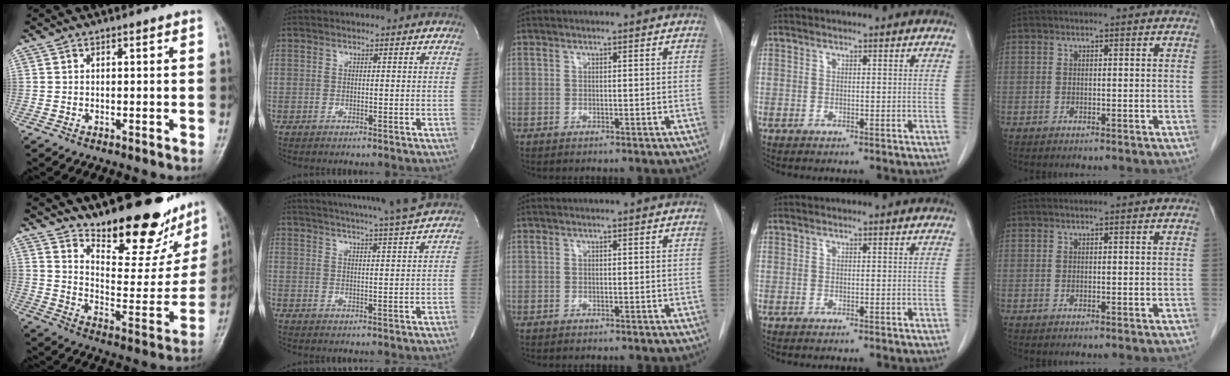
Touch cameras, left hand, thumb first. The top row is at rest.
{"thumb": {"total": 21.1, "force": [17.2, 6.3, 10.4], "torque": [-0.106, -0.127, 0.249]}, "index": {"total": 13.2, "force": [12.1, -1.7, 4.9], "torque": [-0.088, -0.024, 0.164]}}